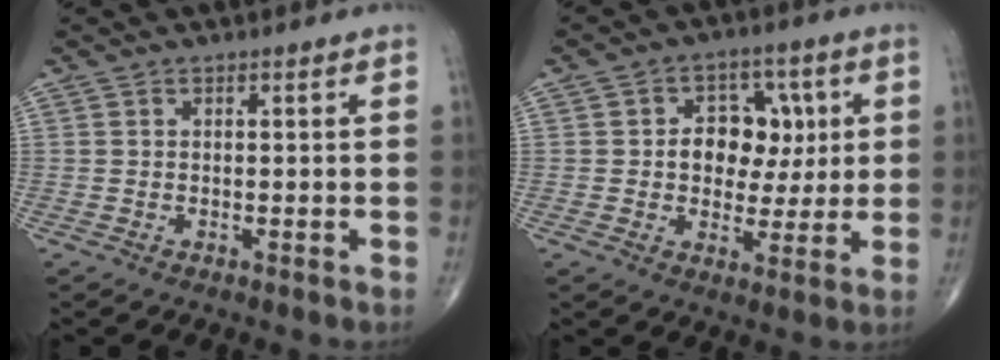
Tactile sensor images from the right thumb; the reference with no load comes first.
{"total": 10.4, "force": [1.5, 7.9, 6.7], "torque": [-0.040, 0.007, 0.023]}